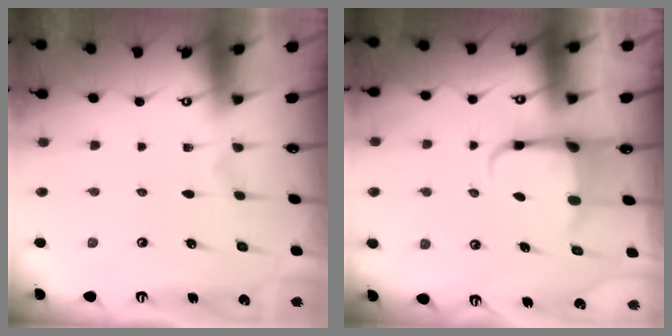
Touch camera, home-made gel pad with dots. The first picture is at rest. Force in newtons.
{"total": 4.6, "press": 4.6, "slide": 0.6}